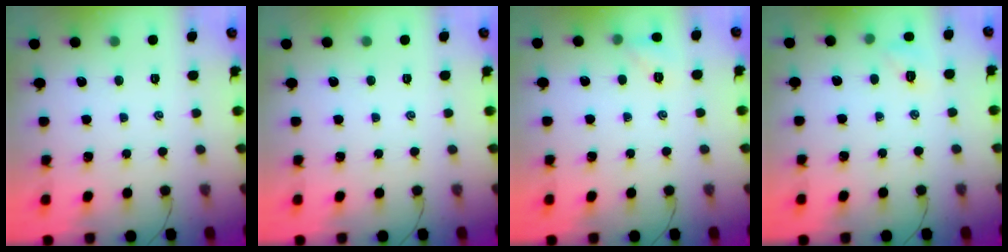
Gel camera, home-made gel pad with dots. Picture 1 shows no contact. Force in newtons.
{"total": 0.0}
{"total": 6.2, "press": 5.9, "slide": 1.8}
{"total": 6.1, "press": 5.9, "slide": 1.2}